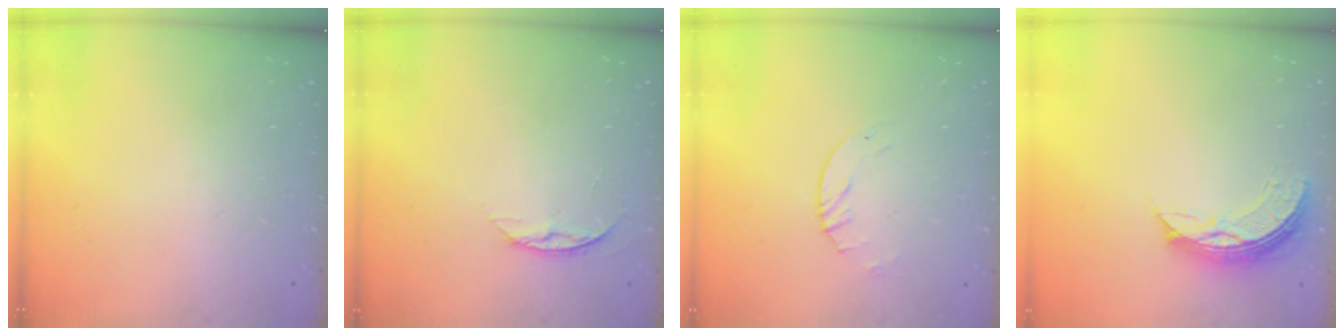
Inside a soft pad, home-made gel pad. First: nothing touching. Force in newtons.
{"total": 6.4, "press": 6.3, "slide": 0.8}
{"total": 2.6, "press": 2.6, "slide": 0.3}
{"total": 8.8, "press": 8.7, "slide": 0.6}